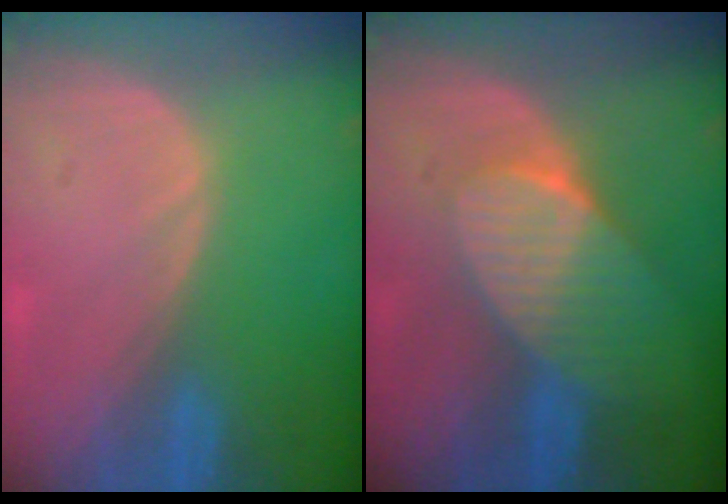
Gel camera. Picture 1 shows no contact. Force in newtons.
{"total": 7.7, "press": 6.9, "slide": 3.4}